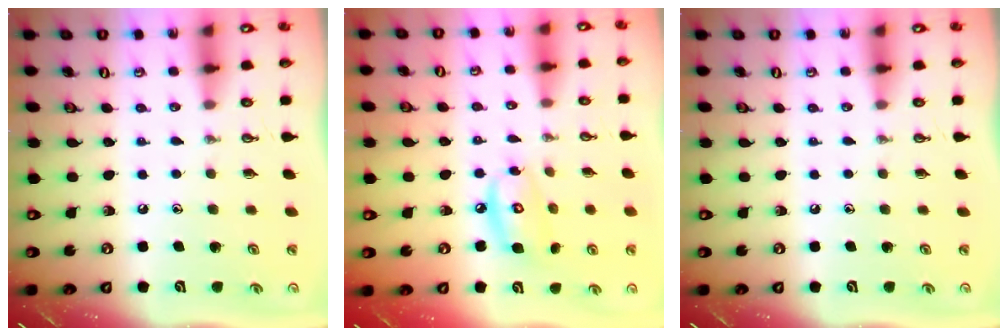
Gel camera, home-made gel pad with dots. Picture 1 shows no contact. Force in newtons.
{"total": 9.4, "press": 9.4, "slide": 0.8}
{"total": 0.0}